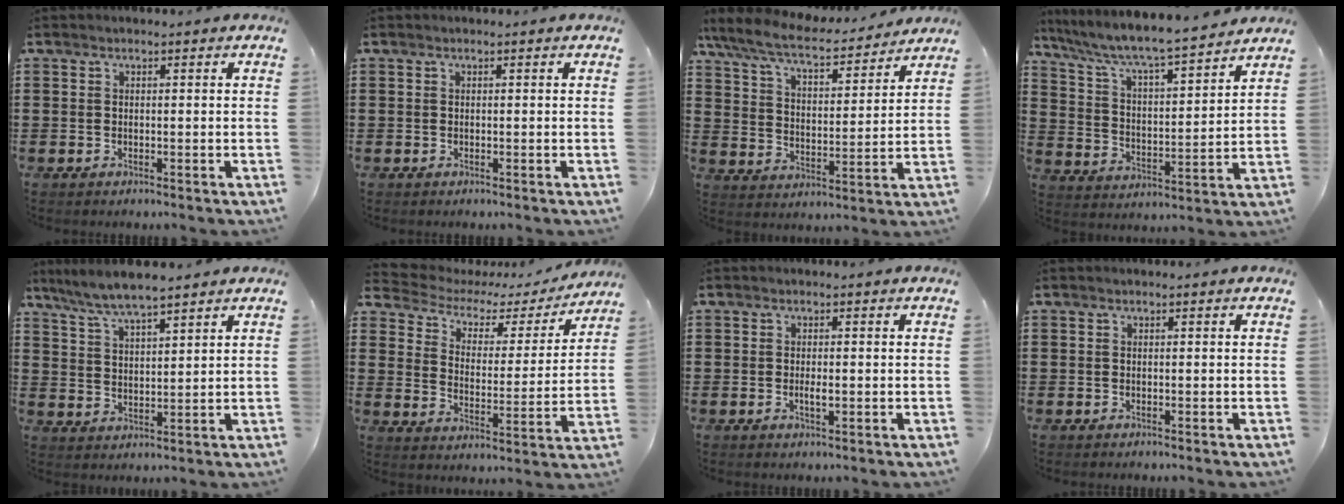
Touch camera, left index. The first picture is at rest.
{"total": 0.0}
{"total": 7.8, "force": [6.8, 1.1, 3.5], "torque": [-0.097, -0.038, 0.115]}
{"total": 6.0, "force": [5.4, 0.2, 2.6], "torque": [-0.074, -0.038, 0.085]}
{"total": 5.4, "force": [4.9, 0.2, 2.3], "torque": [-0.060, -0.016, 0.088]}
{"total": 4.2, "force": [3.2, 2.3, 1.4], "torque": [-0.050, -0.019, 0.047]}
{"total": 1.6, "force": [-0.2, 0.5, 1.5], "torque": [-0.029, -0.002, -0.002]}
{"total": 0.0}